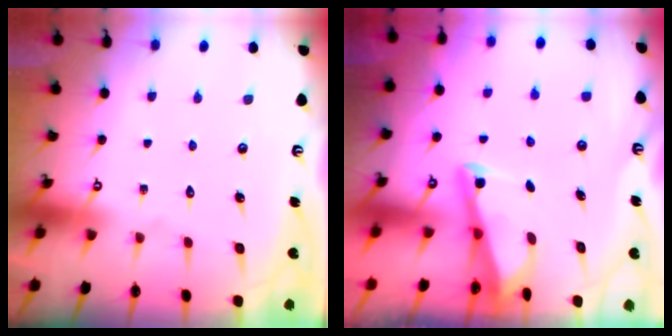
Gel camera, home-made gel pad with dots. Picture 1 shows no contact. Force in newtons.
{"total": 2.8, "press": 2.8, "slide": 0.4}